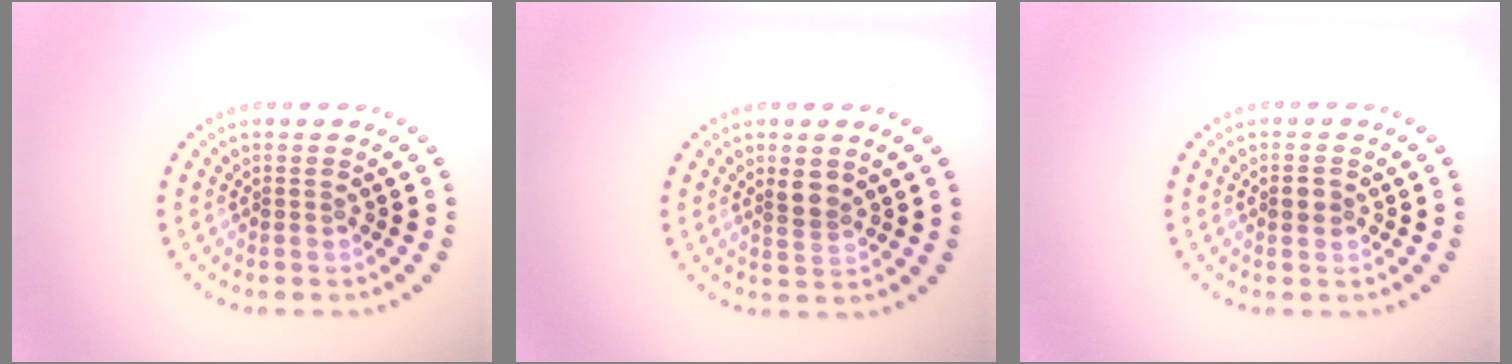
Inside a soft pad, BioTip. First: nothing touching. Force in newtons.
{"total": 1.9, "press": 1.7, "slide": 0.9}
{"total": 1.6, "press": 1.6, "slide": 0.1}